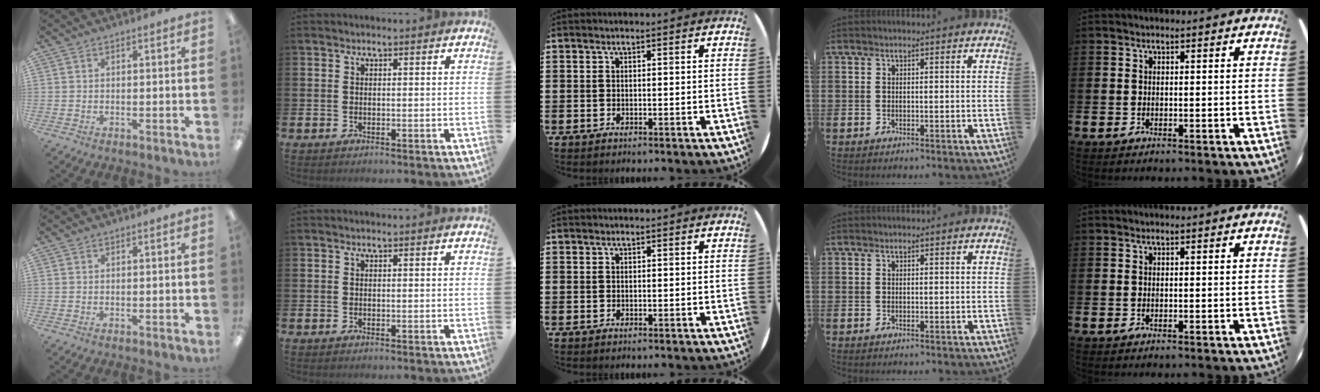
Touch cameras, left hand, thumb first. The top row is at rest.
{}